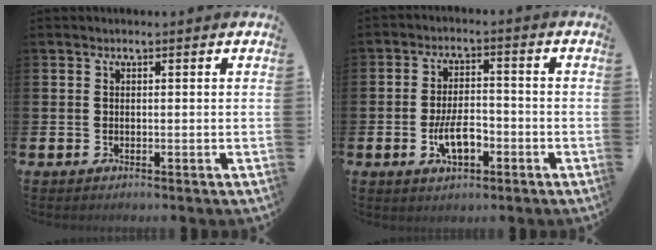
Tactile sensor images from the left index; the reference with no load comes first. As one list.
[{"total": 5.4, "force": [-1.9, 2.6, 4.4], "torque": [-0.077, 0.010, -0.036]}]